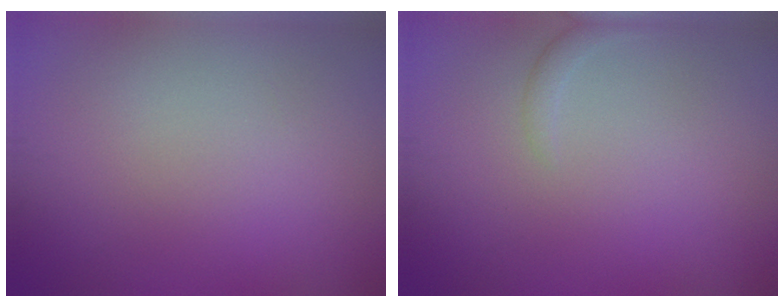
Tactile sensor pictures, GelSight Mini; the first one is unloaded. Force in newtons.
{"total": 0.9, "press": 0.9, "slide": 0.1}